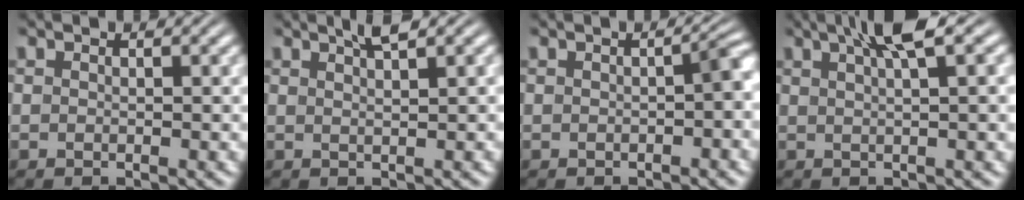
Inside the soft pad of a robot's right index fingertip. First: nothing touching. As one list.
[{"total": 2.4, "force": [1.8, -0.1, 1.6], "torque": [-0.022, 0.005, 0.030]}, {"total": 1.5, "force": [-0.5, 0.3, 1.4], "torque": [-0.017, 0.002, -0.008]}, {"total": 5.0, "force": [2.8, 0.9, 4.0], "torque": [-0.062, 0.015, 0.041]}]